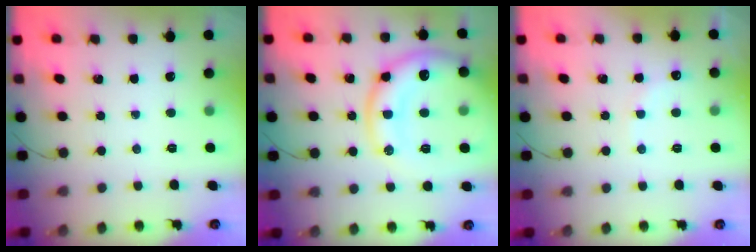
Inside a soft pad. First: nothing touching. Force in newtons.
{"total": 18.7, "press": 18.5, "slide": 2.2}
{"total": 6.9, "press": 6.7, "slide": 1.4}